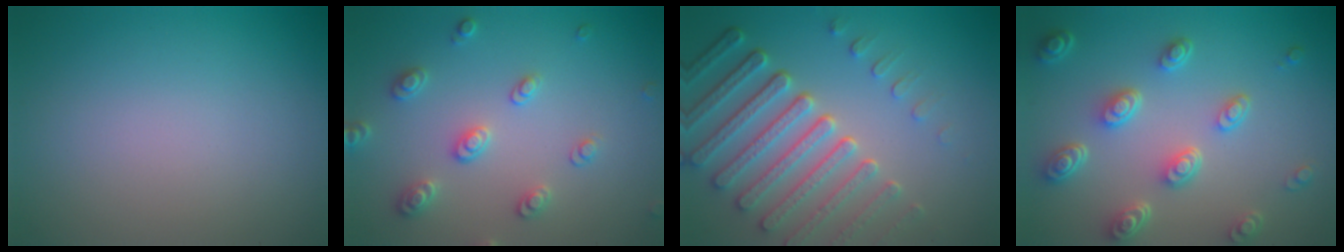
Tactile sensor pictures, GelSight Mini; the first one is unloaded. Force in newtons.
{"total": 2.8, "press": 2.8, "slide": 0.2}
{"total": 7.1, "press": 5.4, "slide": 4.6}
{"total": 5.3, "press": 4.0, "slide": 3.5}